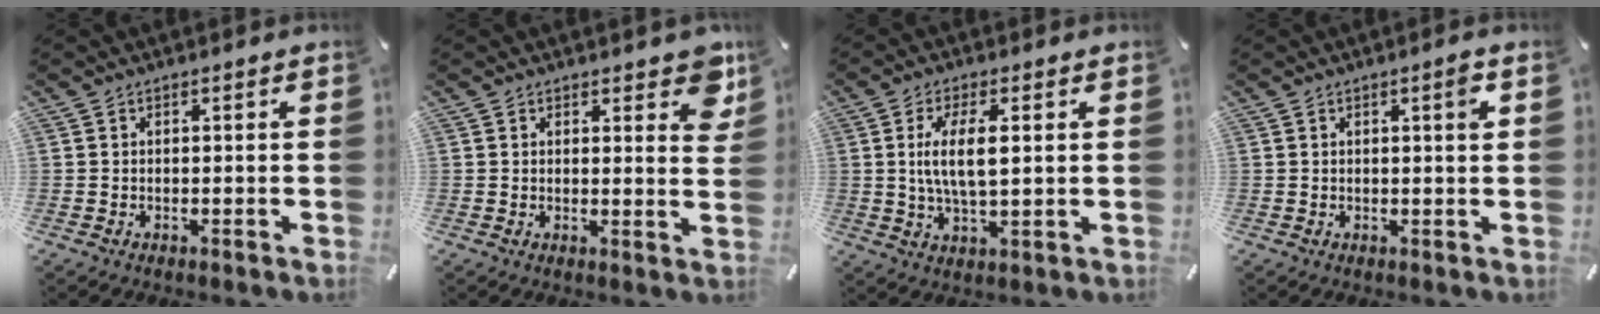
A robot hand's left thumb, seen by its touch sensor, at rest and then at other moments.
{"total": 6.2, "force": [4.2, 2.6, 3.7], "torque": [-0.034, -0.026, 0.068]}
{"total": 8.8, "force": [1.7, 2.9, 8.1], "torque": [-0.163, -0.001, 0.022]}
{"total": 2.8, "force": [0.9, 0.3, 2.7], "torque": [-0.035, -0.004, 0.009]}